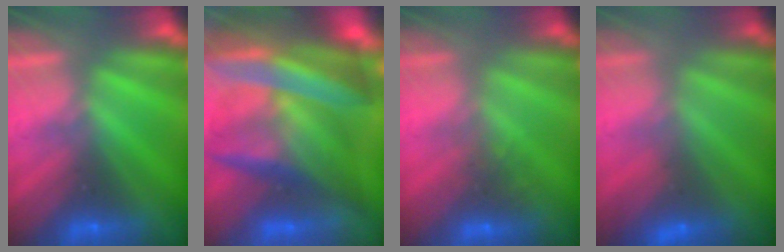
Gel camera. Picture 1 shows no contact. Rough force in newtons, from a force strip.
{"total": 11.4}
{"total": 2.7}
{"total": 2.5}